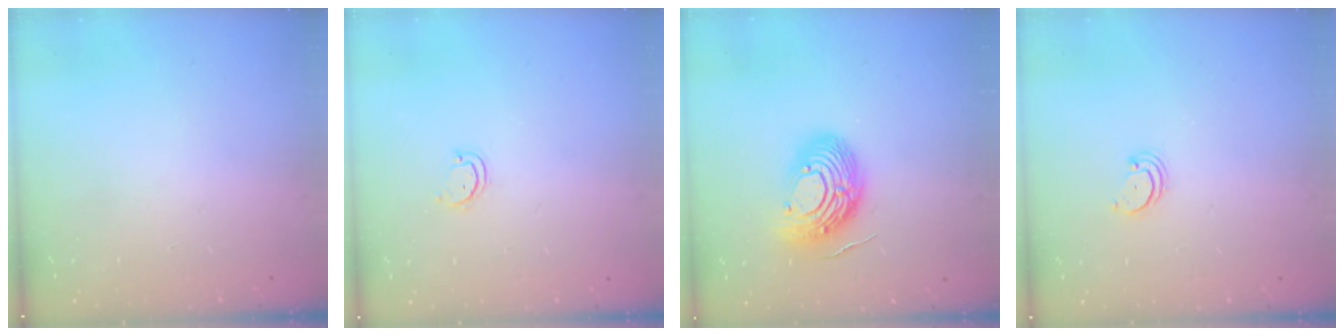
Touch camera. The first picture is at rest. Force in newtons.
{"total": 2.7, "press": 2.6, "slide": 0.3}
{"total": 15.9, "press": 15.9, "slide": 1.3}
{"total": 2.2, "press": 2.2, "slide": 0.2}